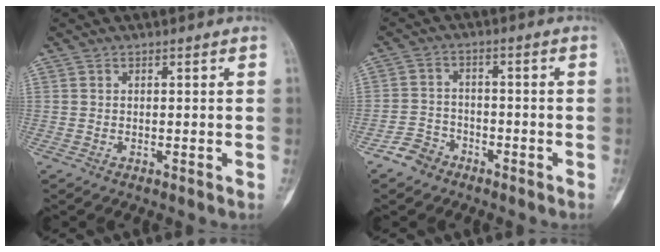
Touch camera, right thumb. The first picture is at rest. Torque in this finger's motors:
{"motor_torque": [0.50, -0.05, 0.30, -0.40, -0.01]}